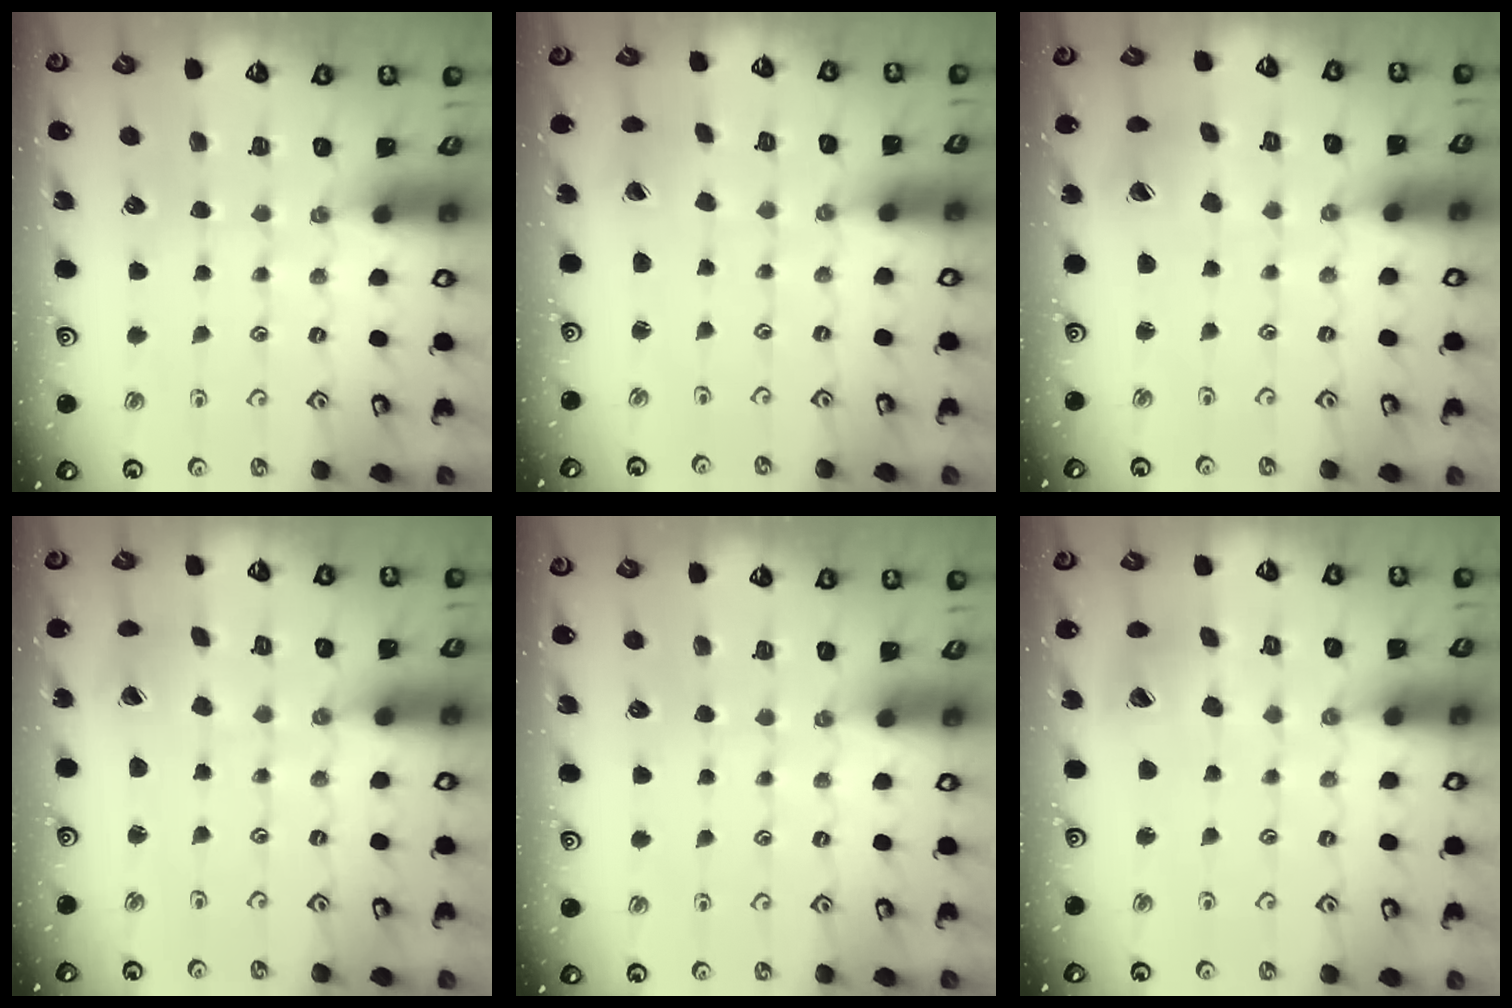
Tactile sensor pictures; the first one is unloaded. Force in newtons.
{"total": 1.2, "press": 1.2, "slide": 0.2}
{"total": 4.9, "press": 4.9, "slide": 0.5}
{"total": 1.8, "press": 1.7, "slide": 0.2}
{"total": 0.0}
{"total": 11.0, "press": 10.9, "slide": 1.5}